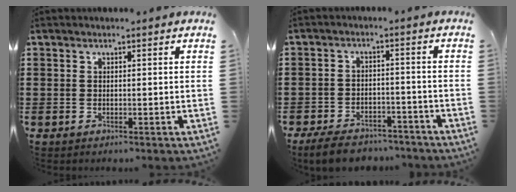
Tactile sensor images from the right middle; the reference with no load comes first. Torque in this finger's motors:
{"motor_torque": [1.34, -0.80, 0.13, 0.09]}